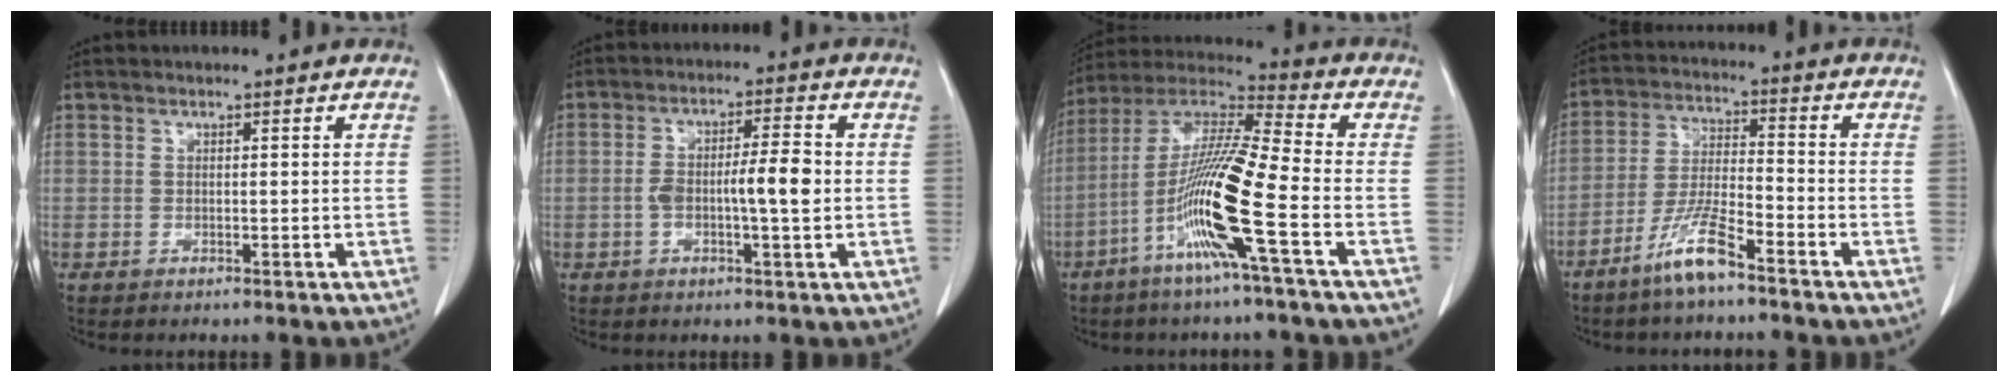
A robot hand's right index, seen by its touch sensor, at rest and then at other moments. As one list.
[{"total": 6.9, "force": [-0.7, 1.1, 6.8], "torque": [-0.123, 0.010, -0.013]}, {"total": 15.2, "force": [-5.5, -1.0, 14.1], "torque": [-0.282, -0.010, -0.116]}, {"total": 8.1, "force": [-5.7, 0.6, 5.8], "torque": [-0.122, -0.013, -0.115]}]